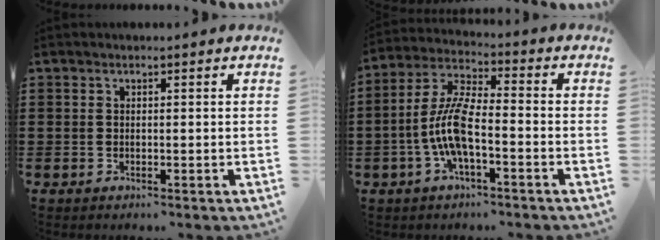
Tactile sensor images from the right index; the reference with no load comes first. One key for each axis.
{"total": 8.6, "fx": -2.7, "fy": 2.5, "fz": 7.7, "tx": -0.179, "ty": -0.008, "tz": -0.057}